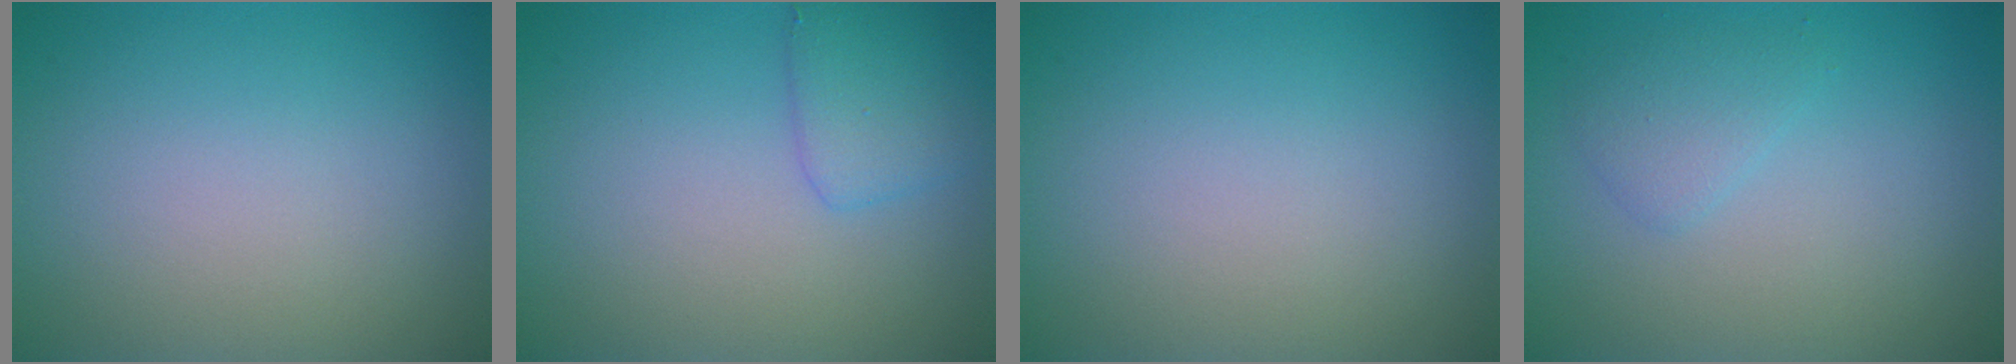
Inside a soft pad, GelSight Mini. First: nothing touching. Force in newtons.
{"total": 2.2, "press": 2.2, "slide": 0.1}
{"total": 0.0}
{"total": 1.6, "press": 1.6, "slide": 0.0}